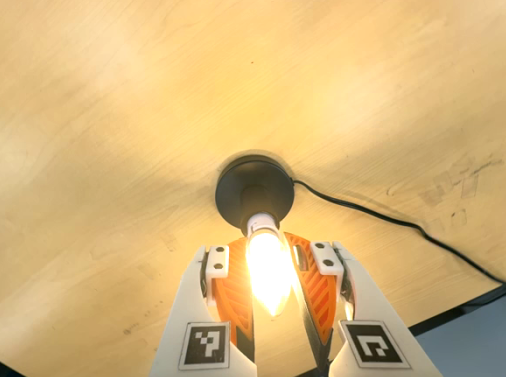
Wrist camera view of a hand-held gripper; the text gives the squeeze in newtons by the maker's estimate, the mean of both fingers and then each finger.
{"total": 14.9, "left": 14.7, "right": 15.0}